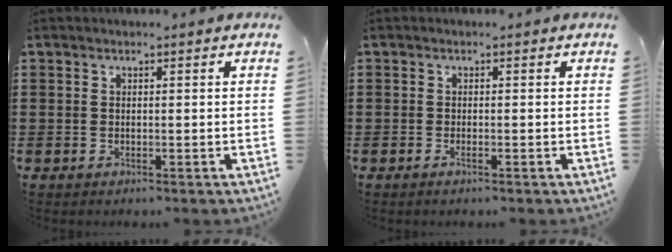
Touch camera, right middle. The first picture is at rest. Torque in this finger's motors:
{"motor_torque": [-0.65, 0.18, 0.07, -0.01]}